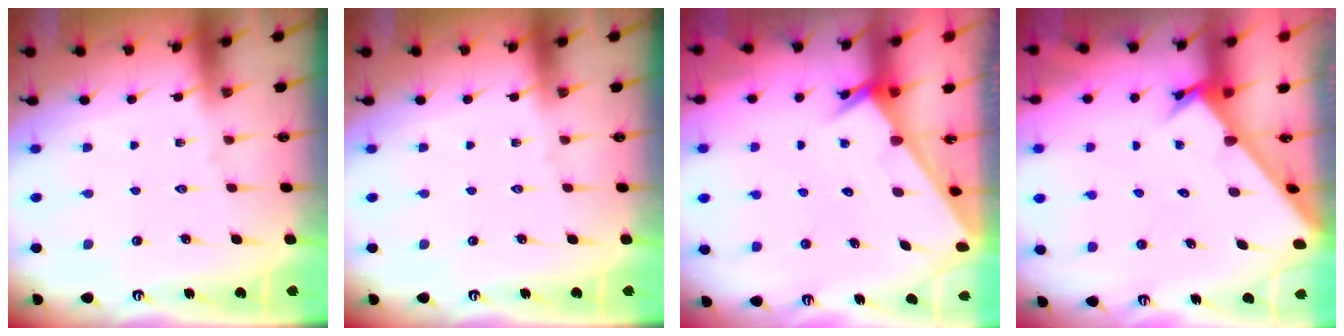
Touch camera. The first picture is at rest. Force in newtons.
{"total": 0.0}
{"total": 1.9, "press": 1.9, "slide": 0.1}
{"total": 2.6, "press": 2.6, "slide": 0.3}